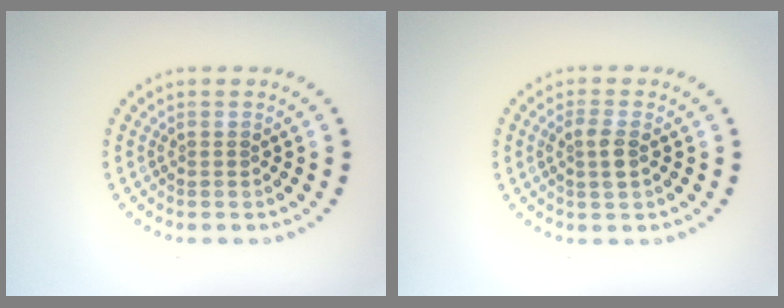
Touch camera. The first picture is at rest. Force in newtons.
{"total": 1.9, "press": 1.9, "slide": 0.4}